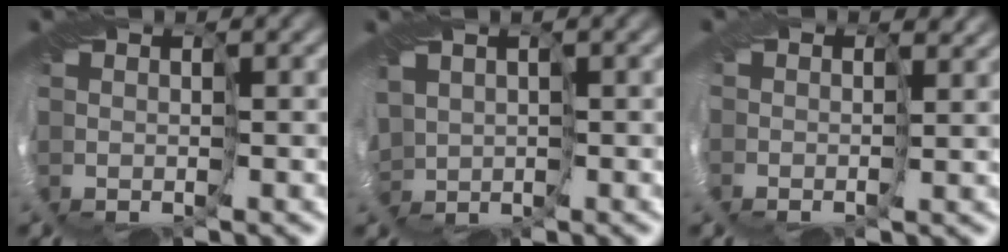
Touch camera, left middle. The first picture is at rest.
{"total": 3.0, "force": [-0.3, 2.2, 2.1], "torque": [-0.048, -0.001, -0.007]}
{"total": 2.0, "force": [1.7, 1.0, 0.3], "torque": [-0.009, 0.002, 0.023]}